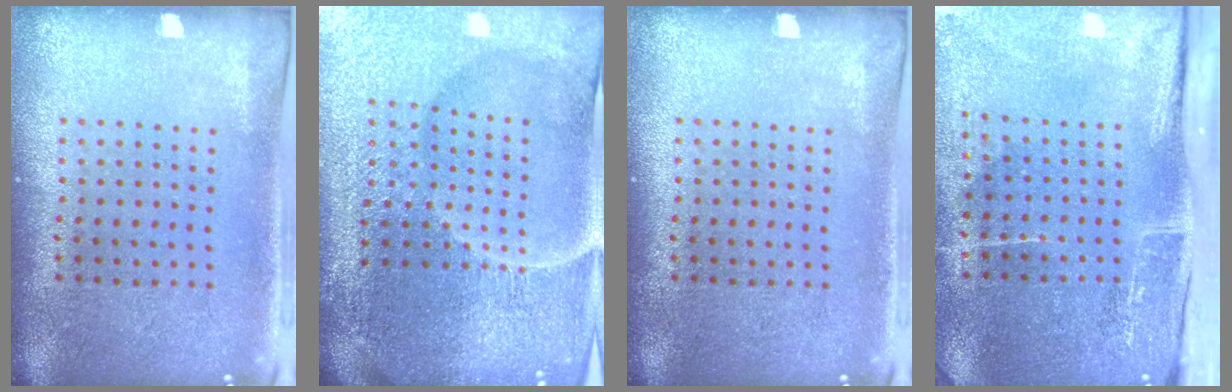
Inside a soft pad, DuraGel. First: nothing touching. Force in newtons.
{"total": 6.0, "press": 5.5, "slide": 2.4}
{"total": 0.0}
{"total": 5.0, "press": 3.9, "slide": 3.1}